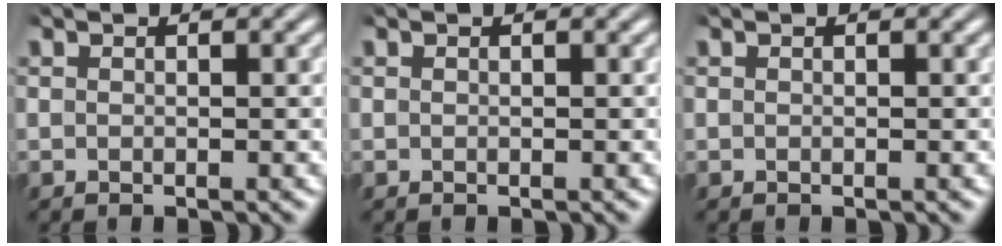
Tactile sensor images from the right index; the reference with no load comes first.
{"total": 0.0}
{"total": 0.0}